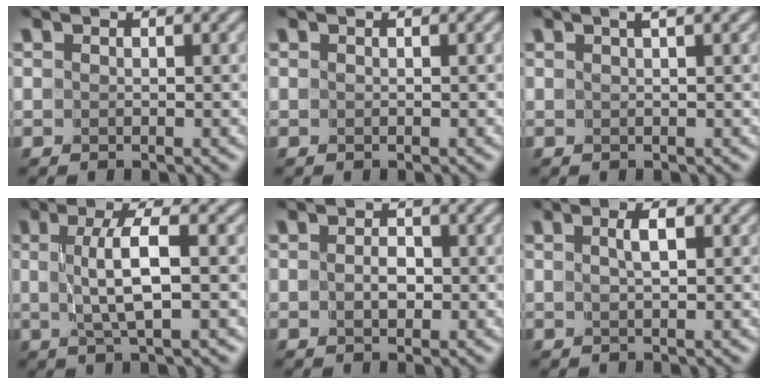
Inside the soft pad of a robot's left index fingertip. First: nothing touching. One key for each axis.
{"total": 0.0}
{"total": 2.0, "fx": 1.2, "fy": 0.4, "fz": 1.6, "tx": -0.008, "ty": -0.006, "tz": 0.008}
{"total": 4.0, "fx": 0.1, "fy": 0.6, "fz": 3.9, "tx": -0.076, "ty": 0.000, "tz": 0.006}
{"total": 1.3, "fx": -0.3, "fy": 0.8, "fz": 1.0, "tx": -0.017, "ty": -0.003, "tz": -0.004}
{"total": 1.4, "fx": 0.4, "fy": 0.2, "fz": 1.3, "tx": -0.021, "ty": 0.002, "tz": 0.007}